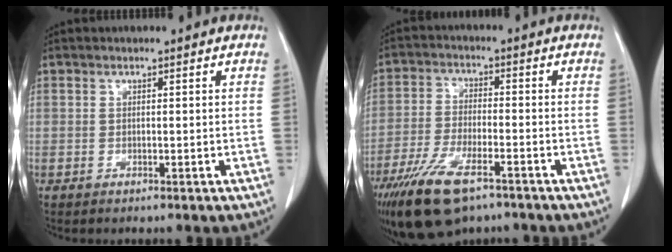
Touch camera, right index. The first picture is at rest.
{"total": 11.7, "force": [-7.7, 3.6, 8.0], "torque": [-0.159, -0.021, -0.136]}